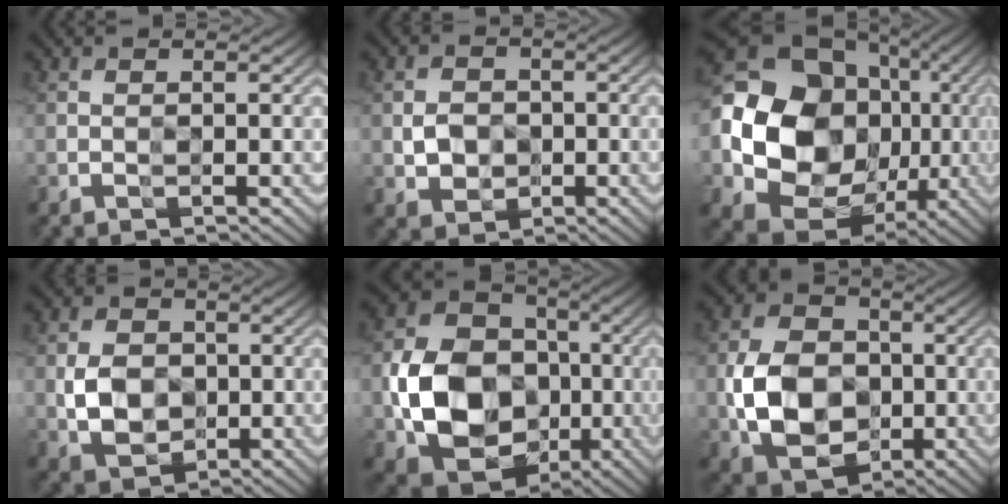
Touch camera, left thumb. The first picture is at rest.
{"total": 2.8, "force": [-0.5, 2.6, 1.1], "torque": [-0.027, -0.007, -0.009]}
{"total": 19.2, "force": [-0.8, 16.5, 9.7], "torque": [-0.205, -0.035, -0.003]}
{"total": 5.2, "force": [-0.6, 4.3, 2.9], "torque": [-0.064, -0.008, -0.009]}
{"total": 13.6, "force": [-2.9, 11.0, 7.4], "torque": [-0.150, -0.016, -0.054]}
{"total": 10.0, "force": [-1.8, 7.8, 6.0], "torque": [-0.137, -0.010, -0.036]}